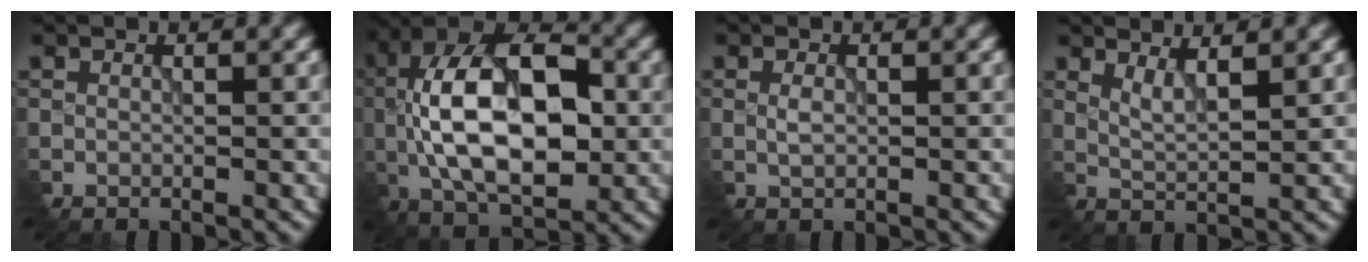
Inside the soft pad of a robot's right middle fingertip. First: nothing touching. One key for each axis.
{"total": 13.3, "fx": -1.0, "fy": 6.9, "fz": 11.4, "tx": -0.202, "ty": 0.023, "tz": -0.027}
{"total": 1.0, "fx": -0.4, "fy": 0.5, "fz": 0.8, "tx": -0.023, "ty": -0.001, "tz": -0.005}
{"total": 2.2, "fx": 1.4, "fy": 0.4, "fz": 1.6, "tx": -0.033, "ty": -0.005, "tz": 0.030}